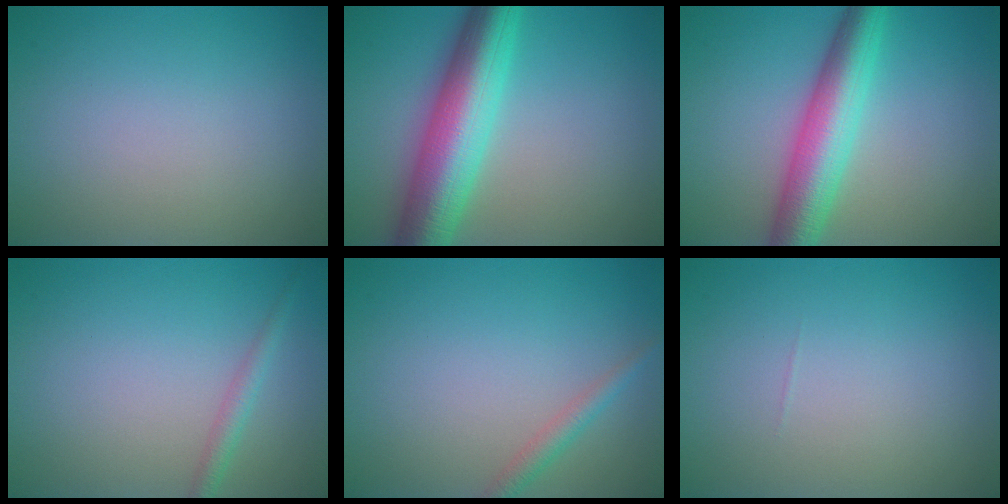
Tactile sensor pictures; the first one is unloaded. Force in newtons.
{"total": 9.3, "press": 9.3, "slide": 0.3}
{"total": 6.8, "press": 6.8, "slide": 0.0}
{"total": 1.5, "press": 1.5, "slide": 0.0}
{"total": 1.6, "press": 1.6, "slide": 0.1}
{"total": 0.0}